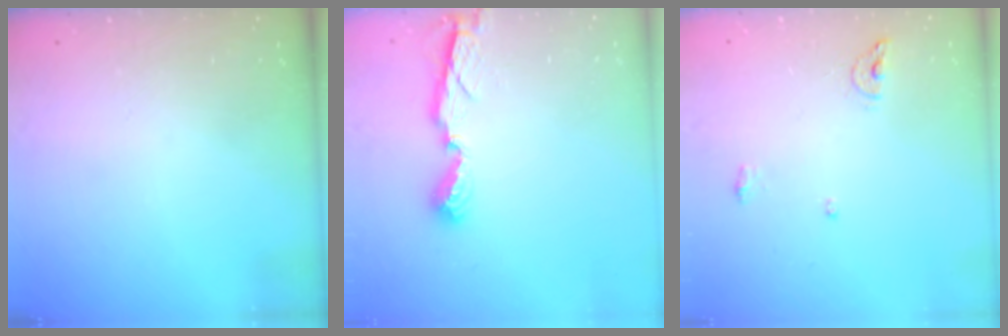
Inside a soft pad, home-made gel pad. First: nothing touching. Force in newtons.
{"total": 7.8, "press": 7.8, "slide": 0.5}
{"total": 6.1, "press": 5.9, "slide": 1.4}